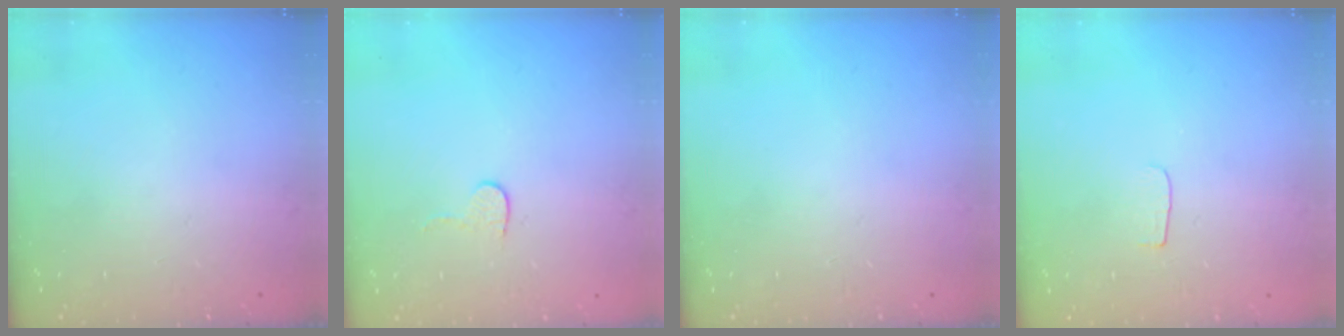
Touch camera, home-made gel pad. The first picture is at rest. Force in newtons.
{"total": 4.0, "press": 4.0, "slide": 0.4}
{"total": 0.0}
{"total": 3.1, "press": 3.1, "slide": 0.3}